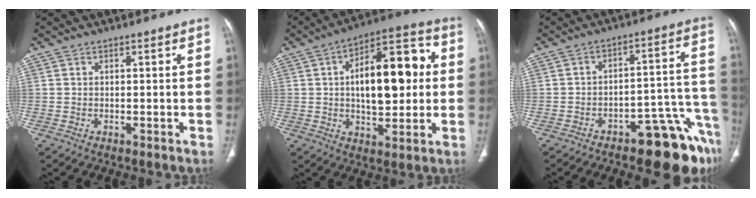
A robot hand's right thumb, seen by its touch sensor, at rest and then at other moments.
{"total": 18.8, "force": [2.1, 9.1, 16.4], "torque": [-0.214, 0.027, 0.027]}
{"total": 15.0, "force": [-10.0, 5.2, 10.0], "torque": [-0.058, 0.091, -0.137]}